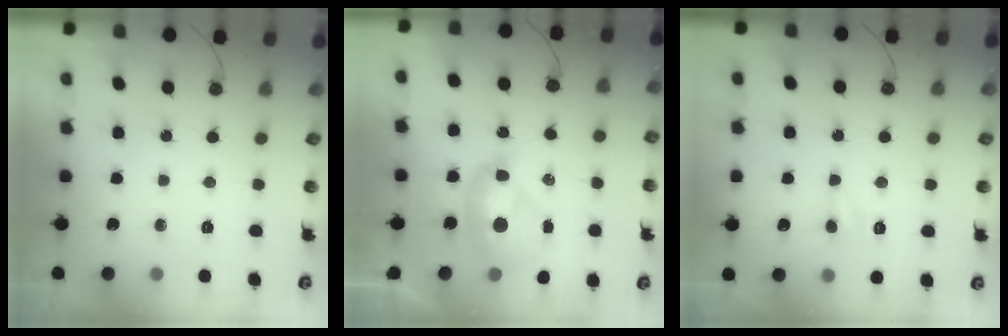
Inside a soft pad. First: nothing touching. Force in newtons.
{"total": 3.2, "press": 3.2, "slide": 0.2}
{"total": 1.2, "press": 1.1, "slide": 0.5}